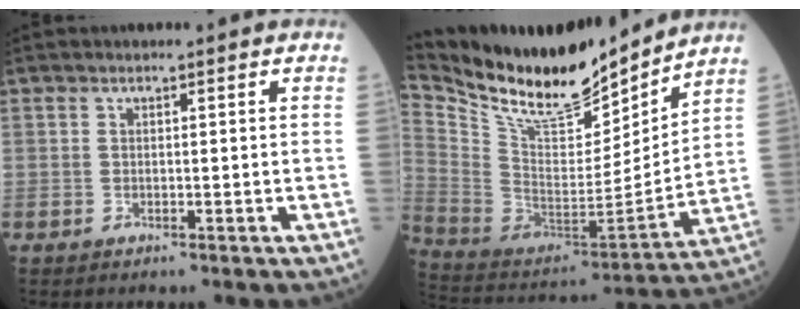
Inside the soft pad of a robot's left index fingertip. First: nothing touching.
{"total": 19.5, "force": [17.3, 4.2, 7.9], "torque": [-0.159, -0.035, 0.307]}